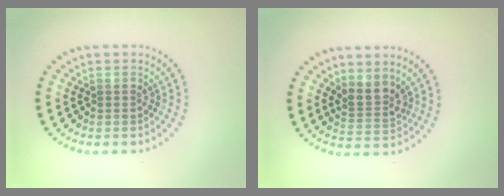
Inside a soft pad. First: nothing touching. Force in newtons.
{"total": 2.6, "press": 1.9, "slide": 1.7}